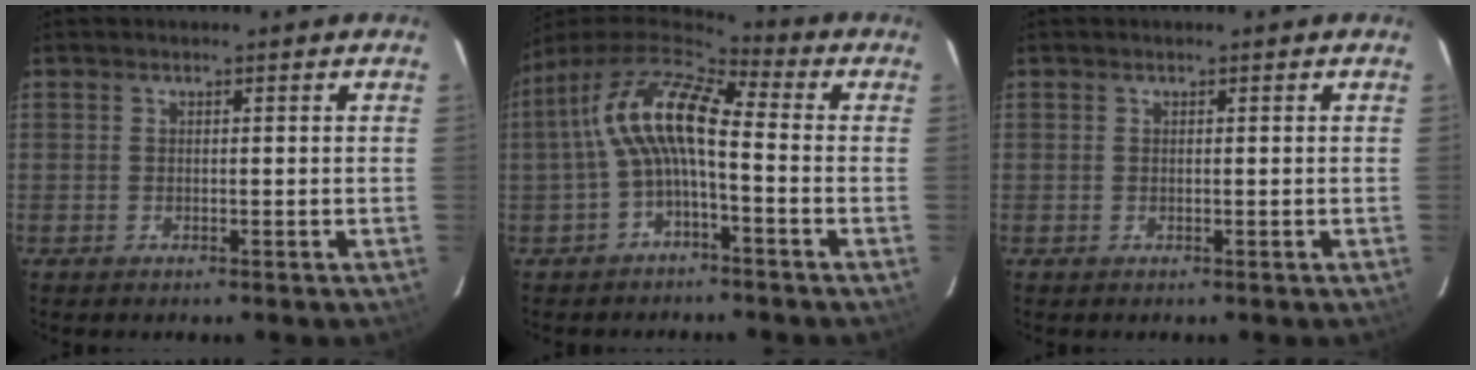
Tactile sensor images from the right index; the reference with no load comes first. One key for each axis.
{"total": 10.1, "fx": -1.1, "fy": 3.2, "fz": 9.5, "tx": -0.190, "ty": 0.020, "tz": -0.024}
{"total": 0.0}